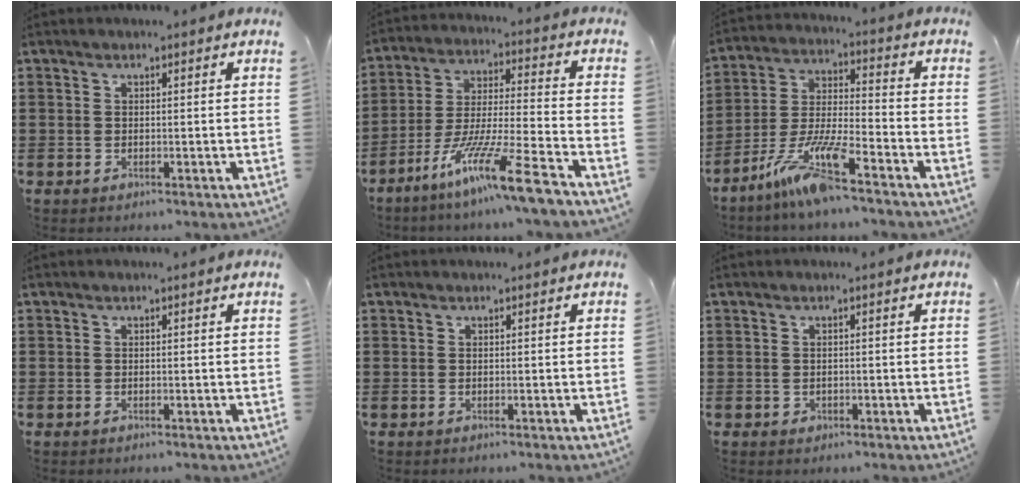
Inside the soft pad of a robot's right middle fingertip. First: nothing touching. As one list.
[{"total": 11.9, "force": [-8.9, -0.3, 7.9], "torque": [-0.150, 0.002, -0.173]}, {"total": 10.3, "force": [-7.6, 0.8, 7.0], "torque": [-0.153, -0.005, -0.151]}, {"total": 0.0}, {"total": 0.0}, {"total": 0.5, "force": [0.0, 0.5, 0.2], "torque": [-0.007, 0.003, -0.002]}]